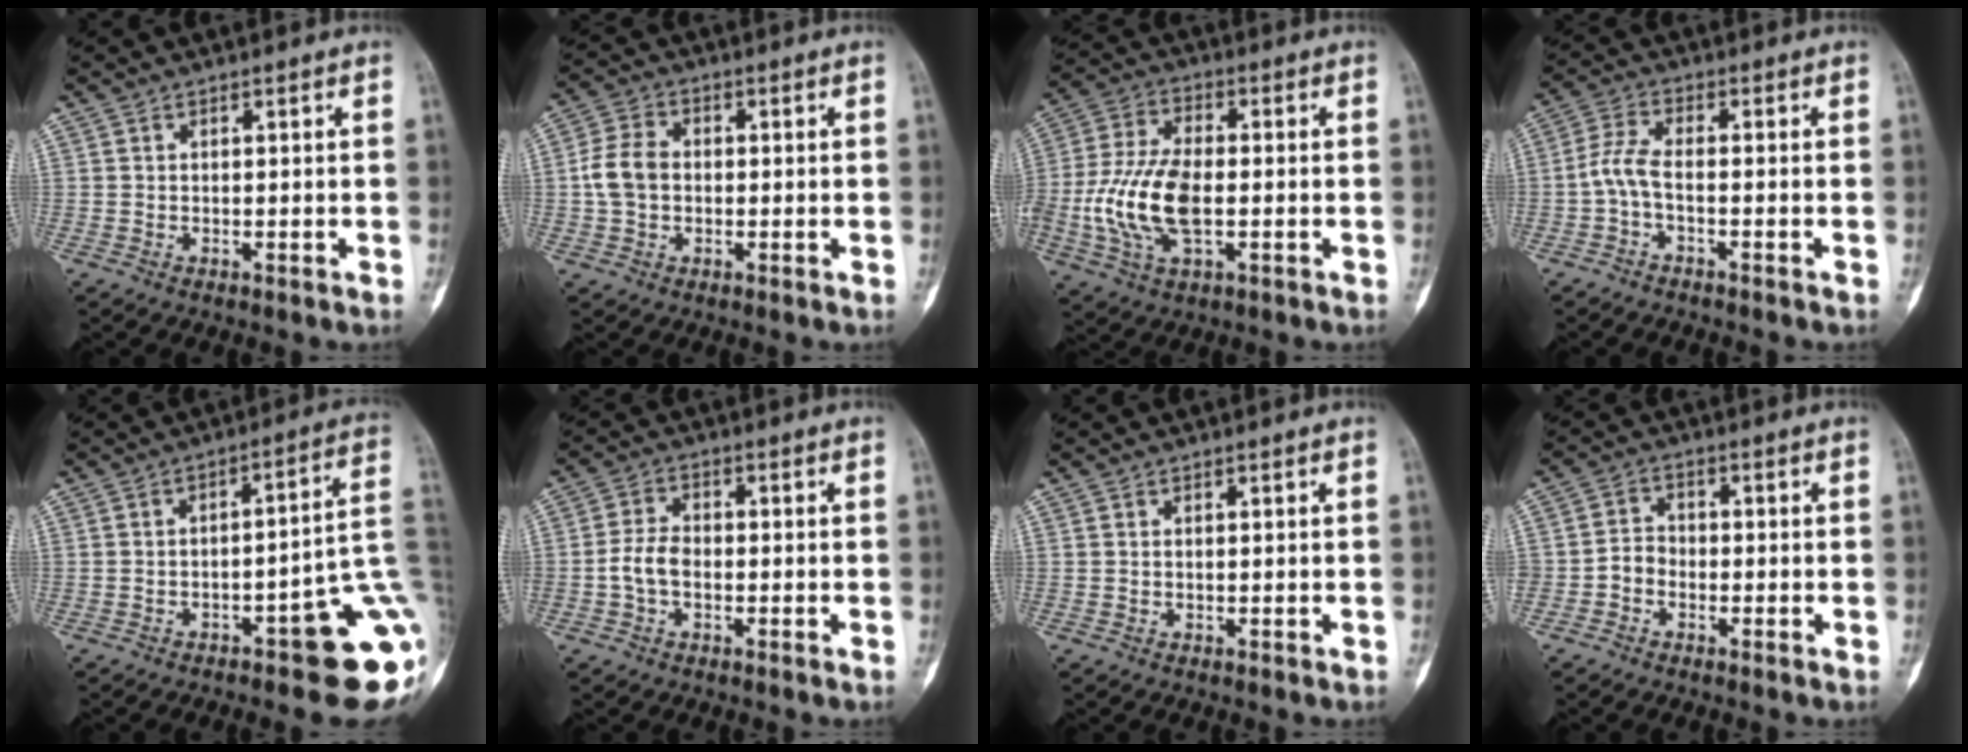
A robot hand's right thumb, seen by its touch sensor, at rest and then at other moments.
{"total": 6.8, "force": [-0.4, 5.2, 4.3], "torque": [-0.077, 0.016, -0.016]}
{"total": 14.9, "force": [-2.6, 7.9, 12.3], "torque": [-0.262, 0.013, -0.050]}
{"total": 4.5, "force": [-1.7, 1.9, 3.7], "torque": [-0.086, 0.023, -0.043]}
{"total": 16.4, "force": [-5.9, 5.1, 14.5], "torque": [-0.111, 0.050, -0.067]}
{"total": 5.2, "force": [-1.4, 3.6, 3.6], "torque": [-0.065, 0.019, -0.034]}
{"total": 0.0}
{"total": 3.9, "force": [-1.8, 3.1, 1.4], "torque": [-0.008, 0.019, -0.043]}